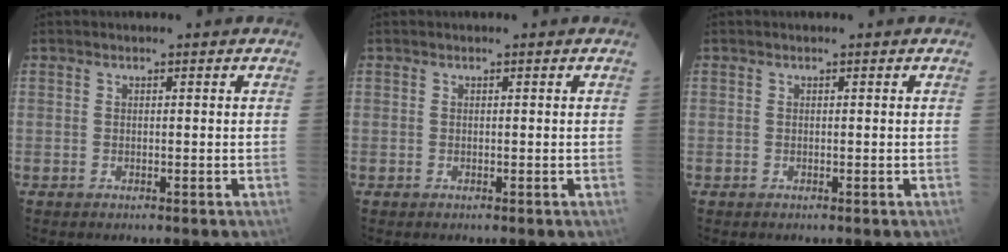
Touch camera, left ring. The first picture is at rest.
{"total": 0.0}
{"total": 0.0}